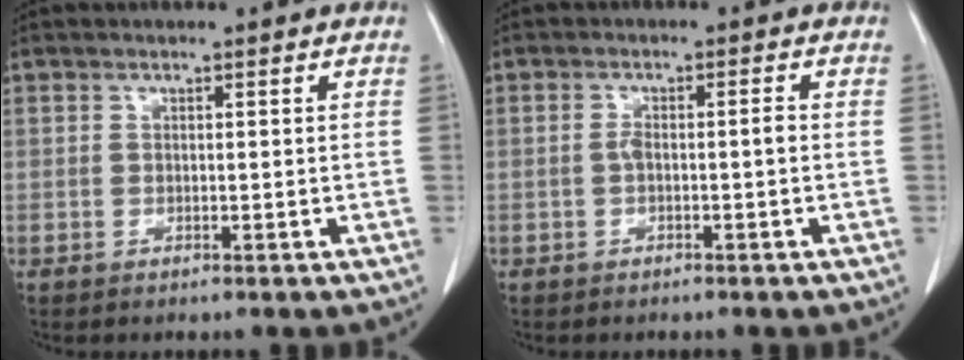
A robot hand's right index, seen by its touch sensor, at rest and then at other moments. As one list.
[{"total": 2.4, "force": [-0.4, 0.5, 2.3], "torque": [-0.041, 0.003, -0.007]}]